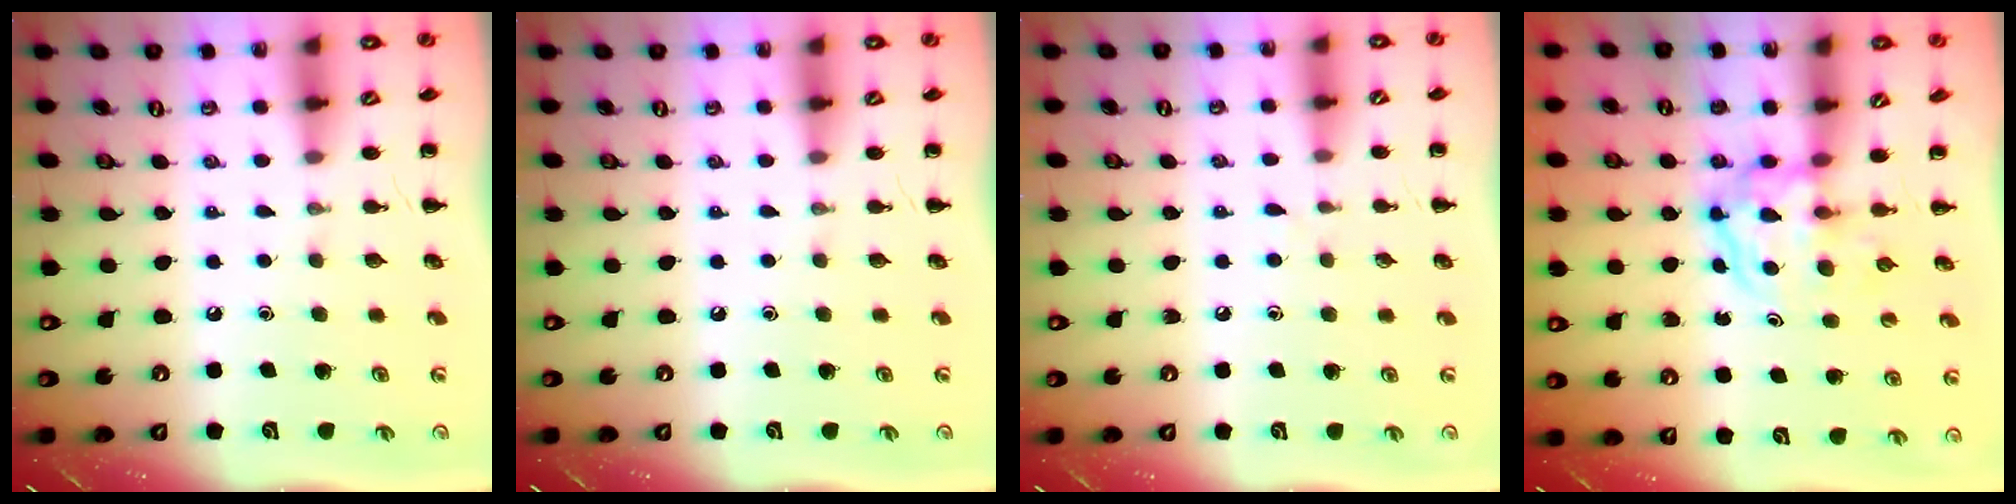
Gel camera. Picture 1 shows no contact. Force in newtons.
{"total": 0.0}
{"total": 3.0, "press": 2.6, "slide": 1.5}
{"total": 3.7, "press": 3.7, "slide": 0.4}